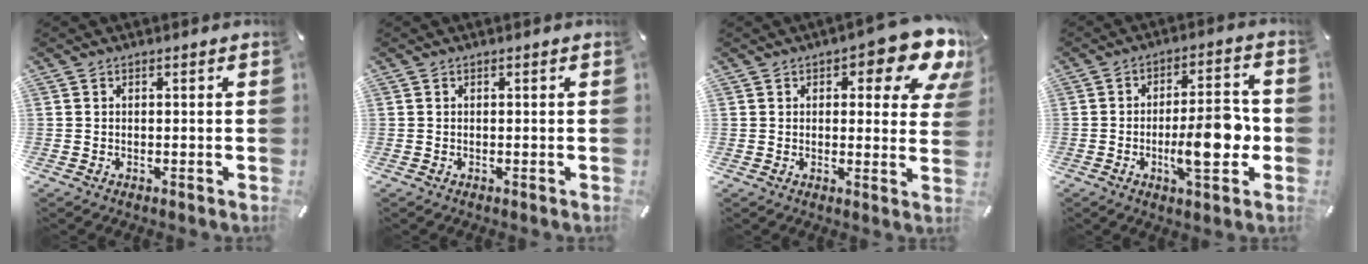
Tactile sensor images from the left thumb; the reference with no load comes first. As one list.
[{"total": 0.0}, {"total": 10.7, "force": [6.6, 4.5, 7.1], "torque": [-0.085, -0.038, 0.109]}, {"total": 13.1, "force": [-2.7, 4.8, 11.9], "torque": [-0.166, 0.000, -0.045]}]